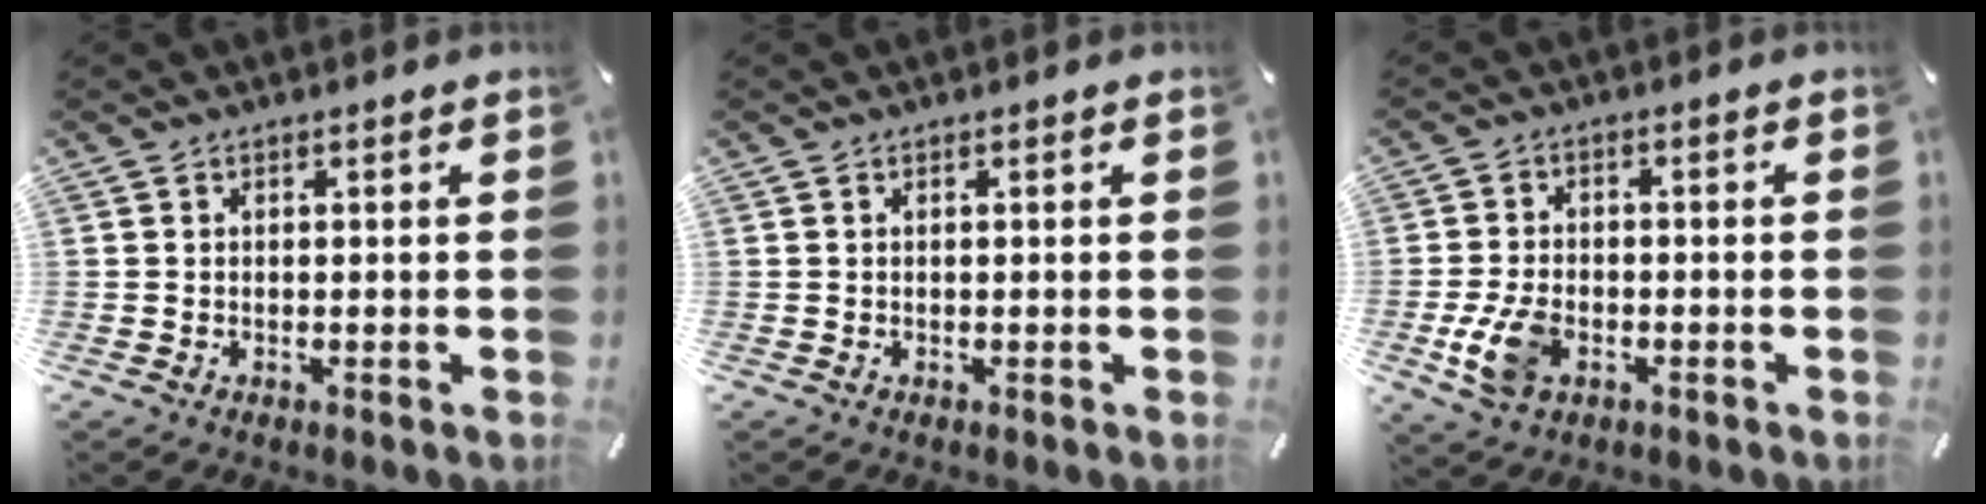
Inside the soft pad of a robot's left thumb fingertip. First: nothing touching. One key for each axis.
{"total": 0.0}
{"total": 8.6, "fx": -2.6, "fy": 5.7, "fz": 5.8, "tx": -0.127, "ty": 0.001, "tz": -0.048}